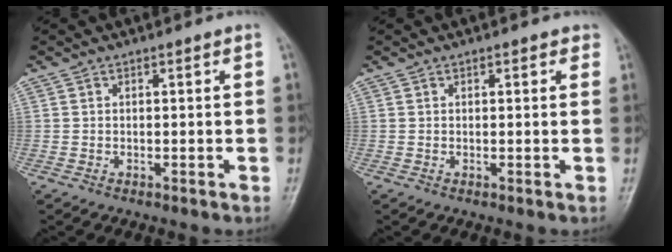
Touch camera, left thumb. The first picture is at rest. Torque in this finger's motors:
{"motor_torque": [-0.35, 0.21, 0.01, 0.08, 0.03]}